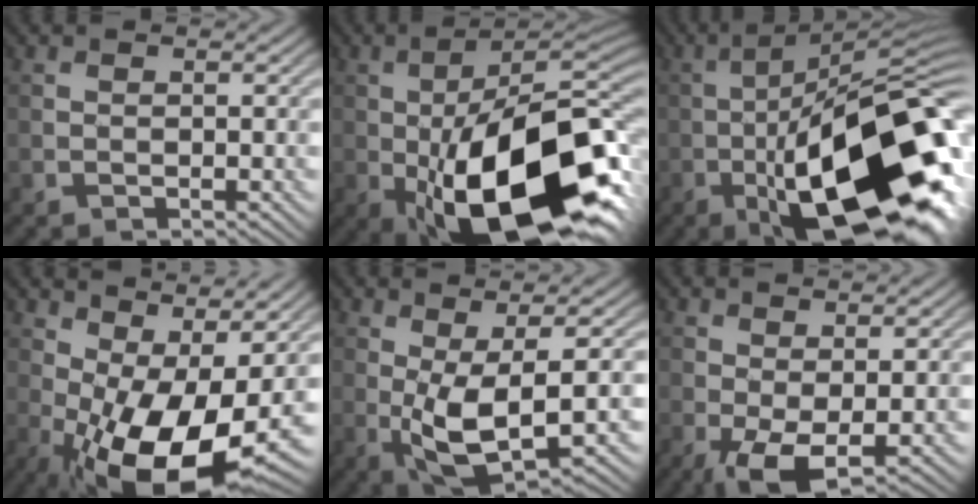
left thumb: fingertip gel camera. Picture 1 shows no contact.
{"total": 21.0, "force": [-5.0, 9.2, 18.1], "torque": [-0.276, -0.017, -0.073]}
{"total": 21.0, "force": [-7.2, 7.8, 18.1], "torque": [-0.280, -0.012, -0.114]}
{"total": 15.6, "force": [-0.3, 6.9, 14.0], "torque": [-0.238, -0.018, 0.019]}
{"total": 6.9, "force": [-0.3, 1.9, 6.6], "torque": [-0.136, -0.002, 0.001]}
{"total": 4.9, "force": [-0.9, 2.0, 4.4], "torque": [-0.104, -0.004, -0.017]}